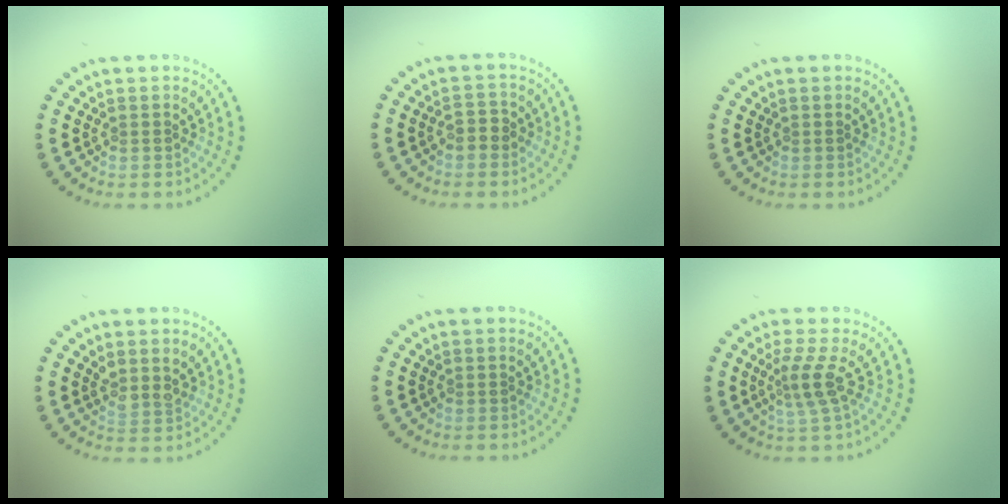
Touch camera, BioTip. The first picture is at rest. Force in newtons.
{"total": 1.3, "press": 1.2, "slide": 0.5}
{"total": 0.0}
{"total": 1.7, "press": 1.4, "slide": 0.9}
{"total": 0.0}
{"total": 2.6, "press": 1.8, "slide": 1.8}